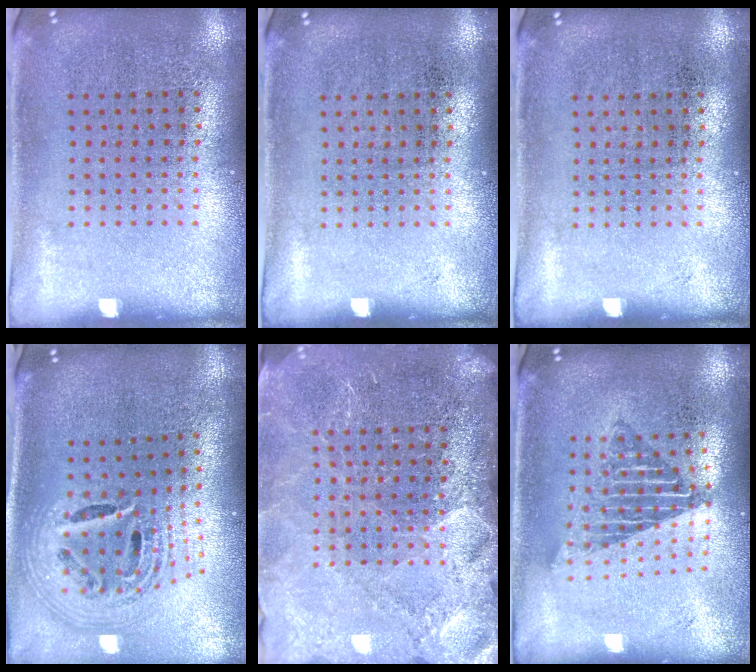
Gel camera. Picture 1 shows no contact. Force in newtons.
{"total": 0.0}
{"total": 0.0}
{"total": 2.7, "press": 1.9, "slide": 1.9}
{"total": 3.4, "press": 3.0, "slide": 1.6}
{"total": 1.7, "press": 1.4, "slide": 0.9}